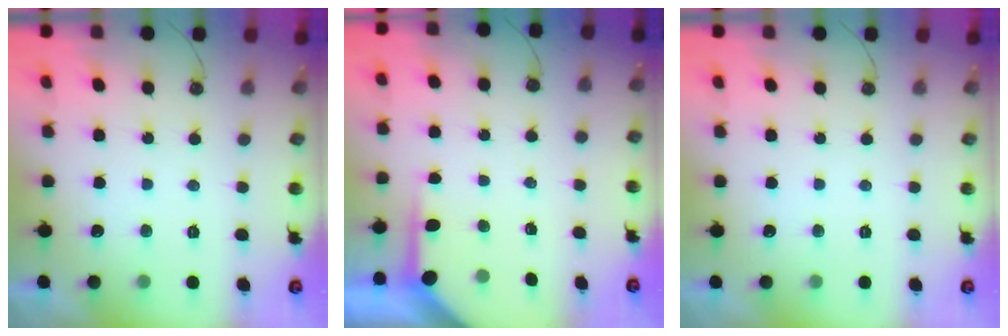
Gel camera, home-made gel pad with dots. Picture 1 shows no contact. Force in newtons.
{"total": 4.5, "press": 4.4, "slide": 0.3}
{"total": 0.0}